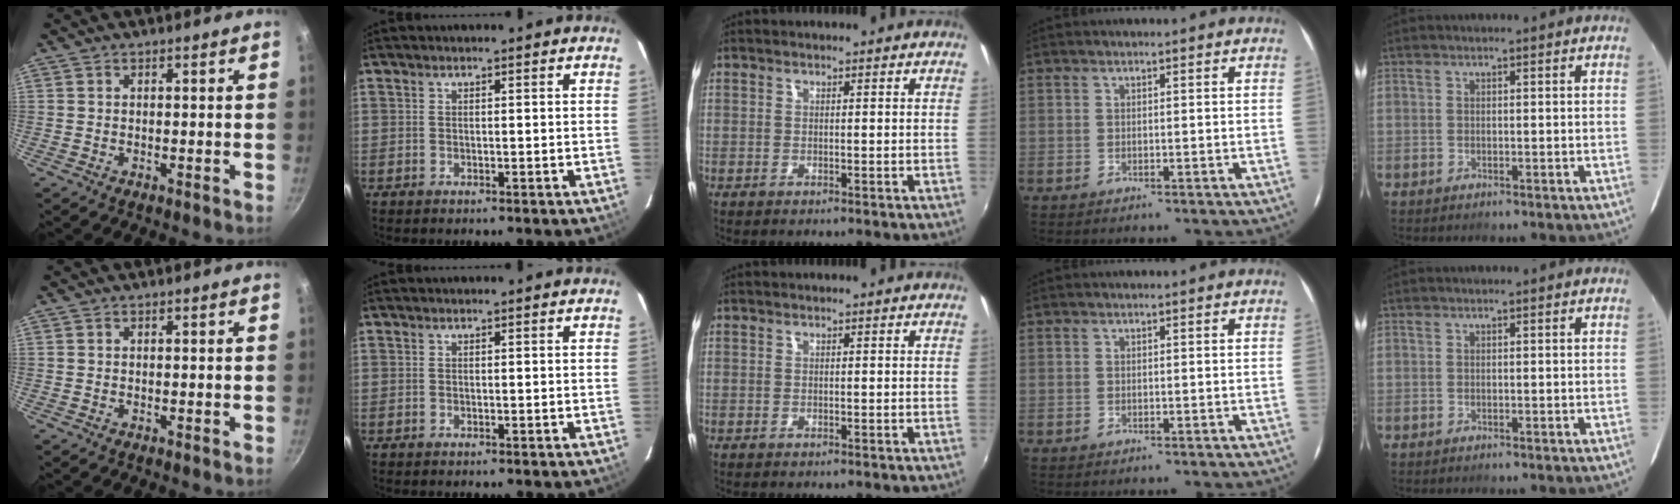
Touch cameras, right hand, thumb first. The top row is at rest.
{}